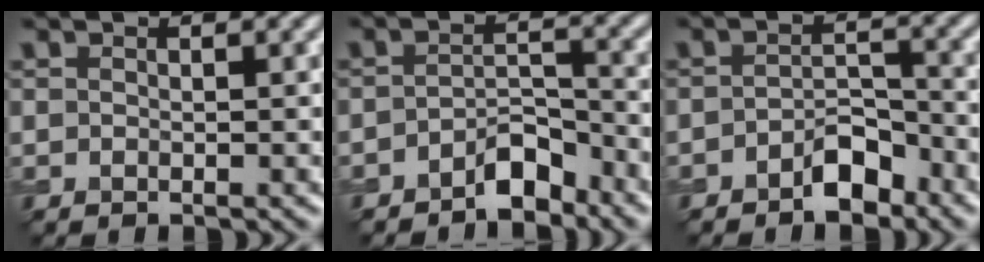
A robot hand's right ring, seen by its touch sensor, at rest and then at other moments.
{"total": 3.3, "force": [-2.5, 1.2, 1.7], "torque": [-0.023, 0.016, -0.046]}
{"total": 3.2, "force": [-2.2, 1.4, 1.8], "torque": [-0.024, 0.013, -0.041]}